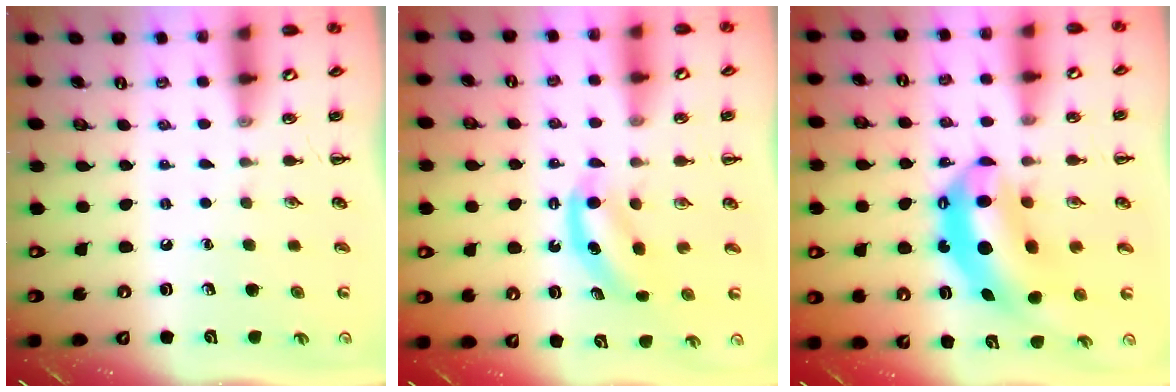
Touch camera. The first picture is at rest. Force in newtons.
{"total": 5.4, "press": 5.3, "slide": 1.0}
{"total": 11.3, "press": 11.0, "slide": 2.6}